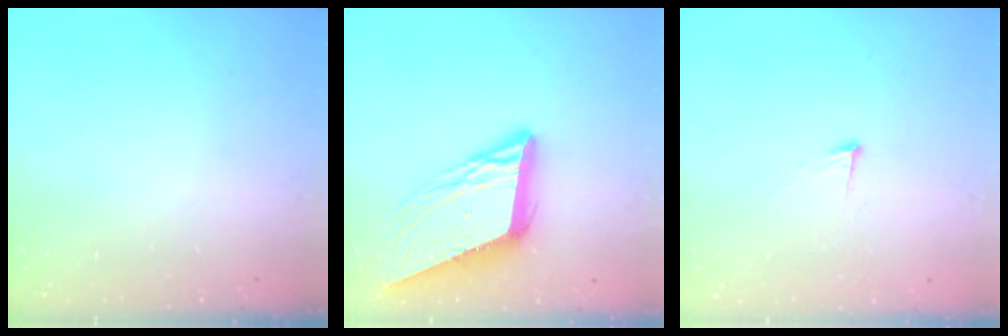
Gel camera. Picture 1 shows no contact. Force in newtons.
{"total": 11.6, "press": 11.2, "slide": 2.9}
{"total": 6.5, "press": 6.4, "slide": 1.4}